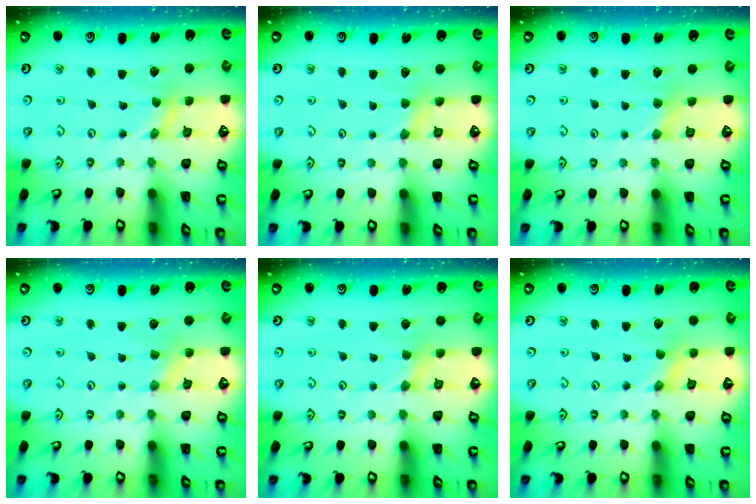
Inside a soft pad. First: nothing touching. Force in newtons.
{"total": 3.7, "press": 3.7, "slide": 0.5}
{"total": 2.5, "press": 2.5, "slide": 0.4}
{"total": 1.8, "press": 1.7, "slide": 0.4}
{"total": 1.9, "press": 1.8, "slide": 0.4}
{"total": 0.0}